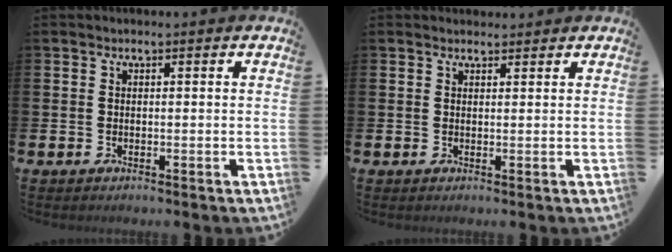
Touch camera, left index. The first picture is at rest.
{"total": 1.2, "force": [1.1, 0.4, 0.0], "torque": [0.014, -0.002, 0.017]}